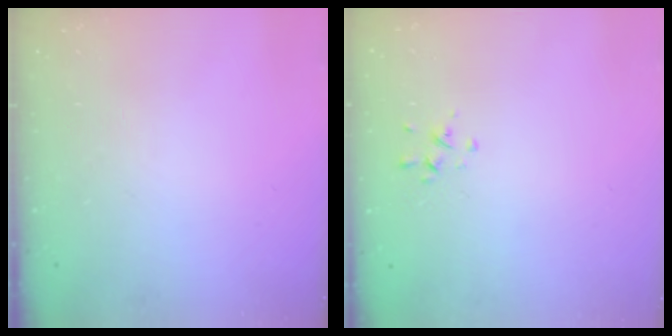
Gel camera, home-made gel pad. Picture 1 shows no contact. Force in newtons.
{"total": 0.6, "press": 0.4, "slide": 0.5}